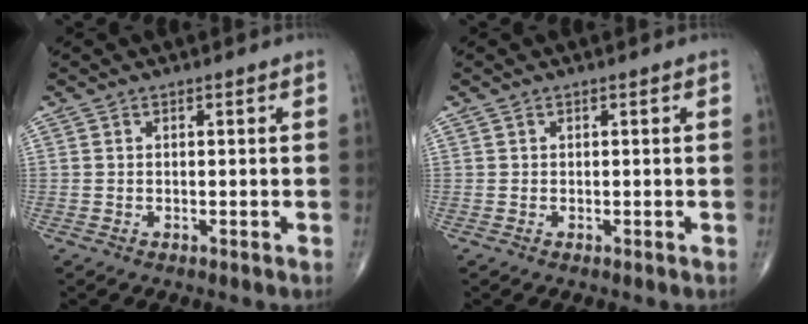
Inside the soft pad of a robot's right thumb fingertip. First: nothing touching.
{"total": 0.0}